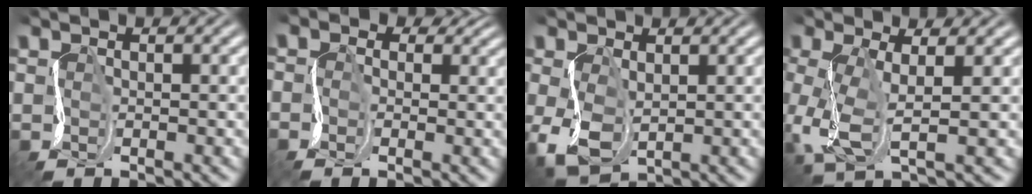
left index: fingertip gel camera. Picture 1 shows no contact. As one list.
[{"total": 1.9, "force": [-0.4, 1.8, 0.4], "torque": [-0.005, 0.009, -0.023]}, {"total": 2.8, "force": [-1.0, 1.8, 1.9], "torque": [-0.071, -0.008, -0.006]}, {"total": 4.1, "force": [-1.3, 1.2, 3.7], "torque": [-0.109, -0.005, -0.020]}]